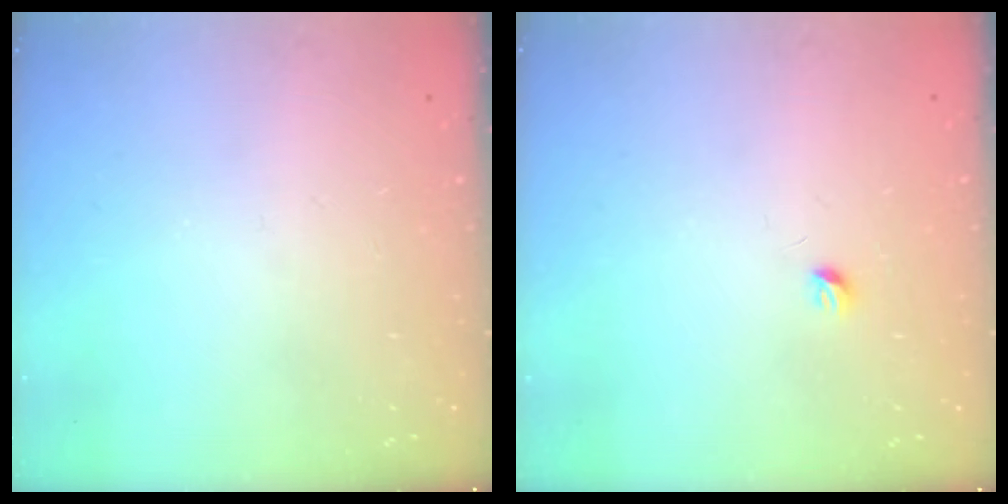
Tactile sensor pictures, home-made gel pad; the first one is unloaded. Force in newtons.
{"total": 3.2, "press": 3.1, "slide": 0.5}